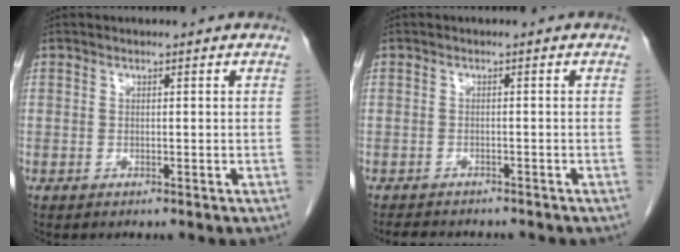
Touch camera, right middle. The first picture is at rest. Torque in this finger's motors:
{"motor_torque": [0.04, -0.03, 0.00, 0.00]}